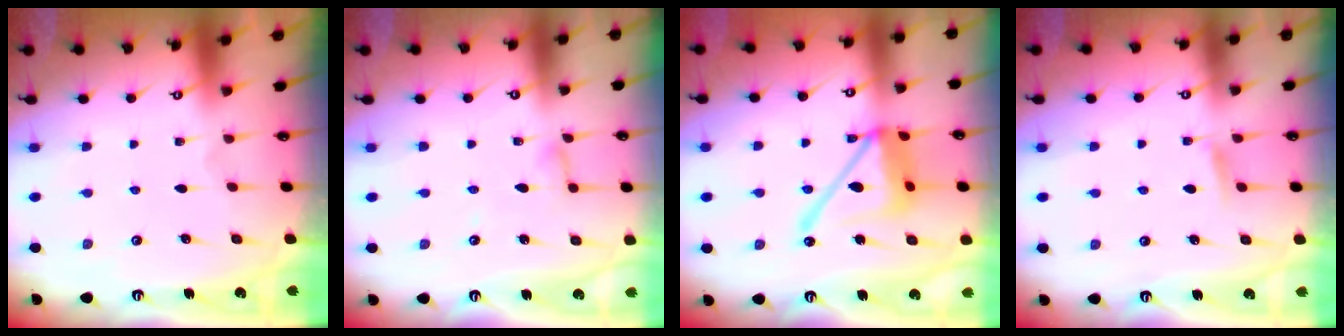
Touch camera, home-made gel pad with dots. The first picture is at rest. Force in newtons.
{"total": 3.7, "press": 3.7, "slide": 0.3}
{"total": 16.2, "press": 16.1, "slide": 1.7}
{"total": 4.9, "press": 4.9, "slide": 0.6}